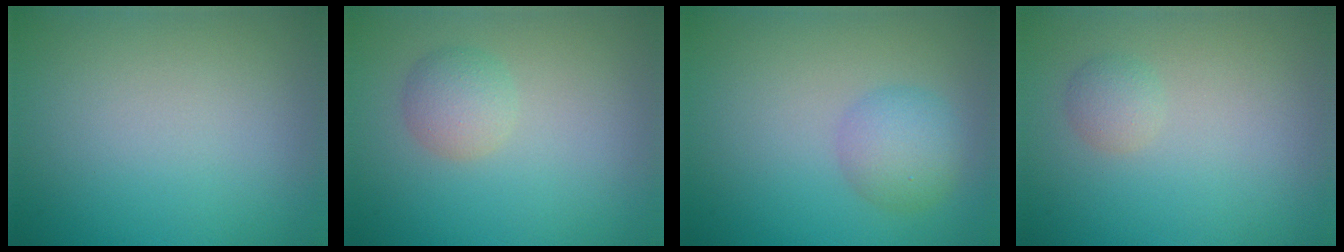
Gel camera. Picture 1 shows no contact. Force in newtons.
{"total": 2.0, "press": 2.0, "slide": 0.0}
{"total": 2.9, "press": 2.9, "slide": 0.1}
{"total": 1.2, "press": 1.1, "slide": 0.1}